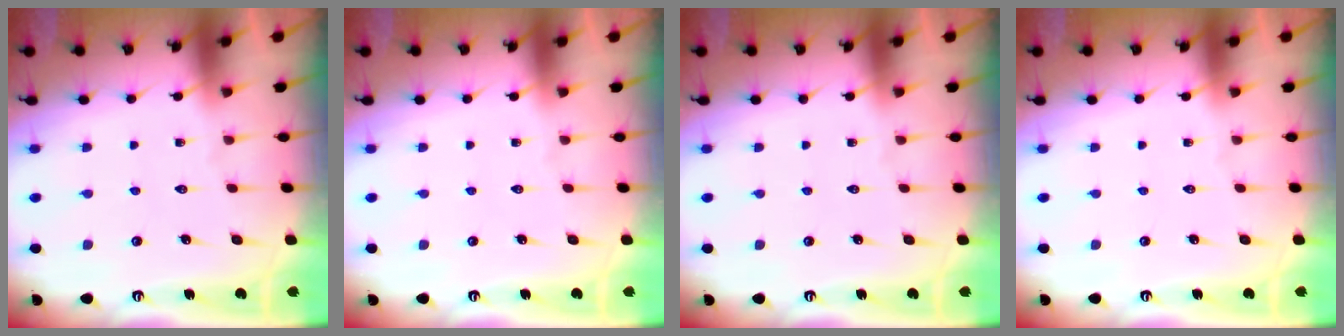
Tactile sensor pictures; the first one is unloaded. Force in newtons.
{"total": 0.0}
{"total": 0.0}
{"total": 0.0}